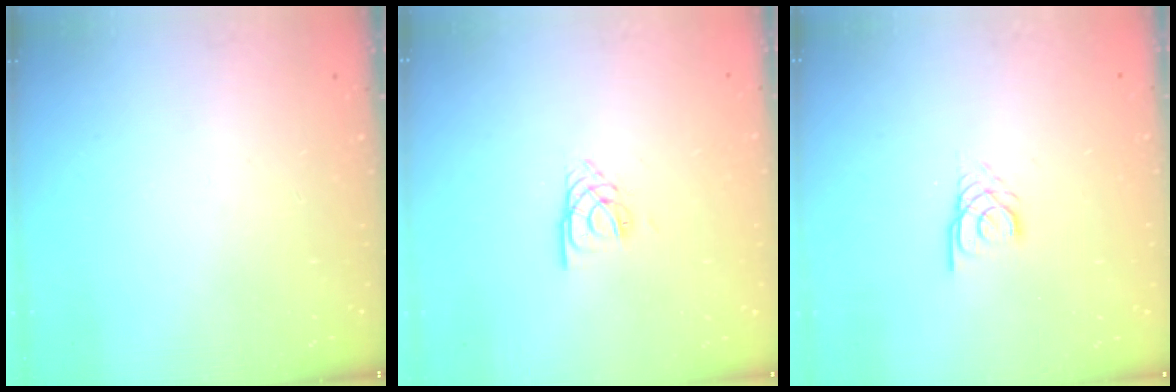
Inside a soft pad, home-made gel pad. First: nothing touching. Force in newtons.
{"total": 3.7, "press": 3.7, "slide": 0.3}
{"total": 3.0, "press": 3.0, "slide": 0.3}